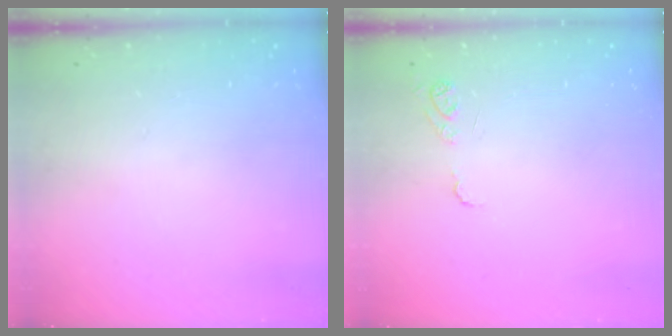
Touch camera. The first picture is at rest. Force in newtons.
{"total": 7.2, "press": 7.2, "slide": 0.7}